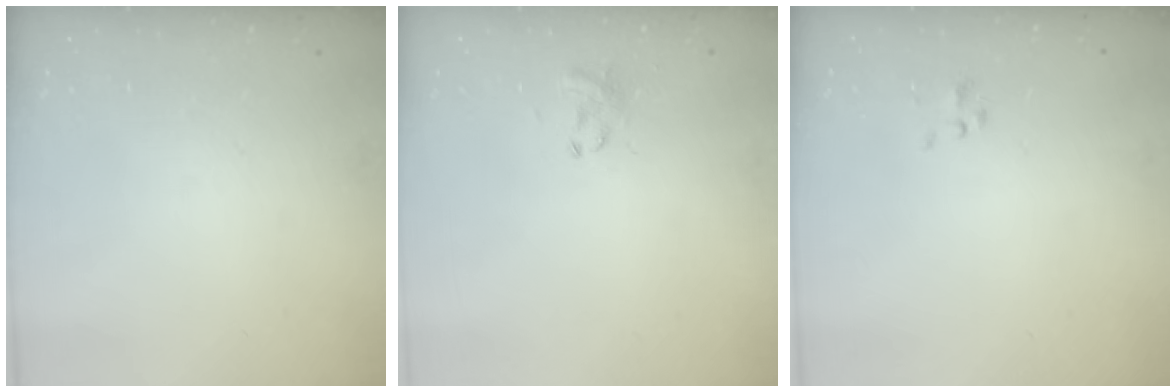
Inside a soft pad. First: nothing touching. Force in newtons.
{"total": 2.8, "press": 2.6, "slide": 1.0}
{"total": 1.2, "press": 1.2, "slide": 0.3}